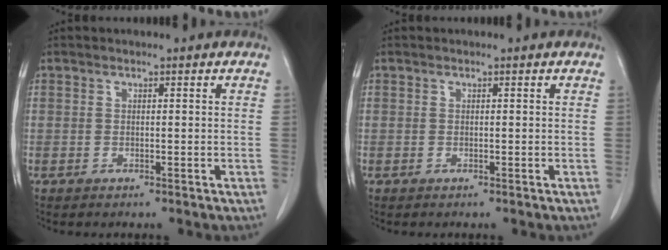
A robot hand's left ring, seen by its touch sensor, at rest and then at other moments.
{"total": 0.0}